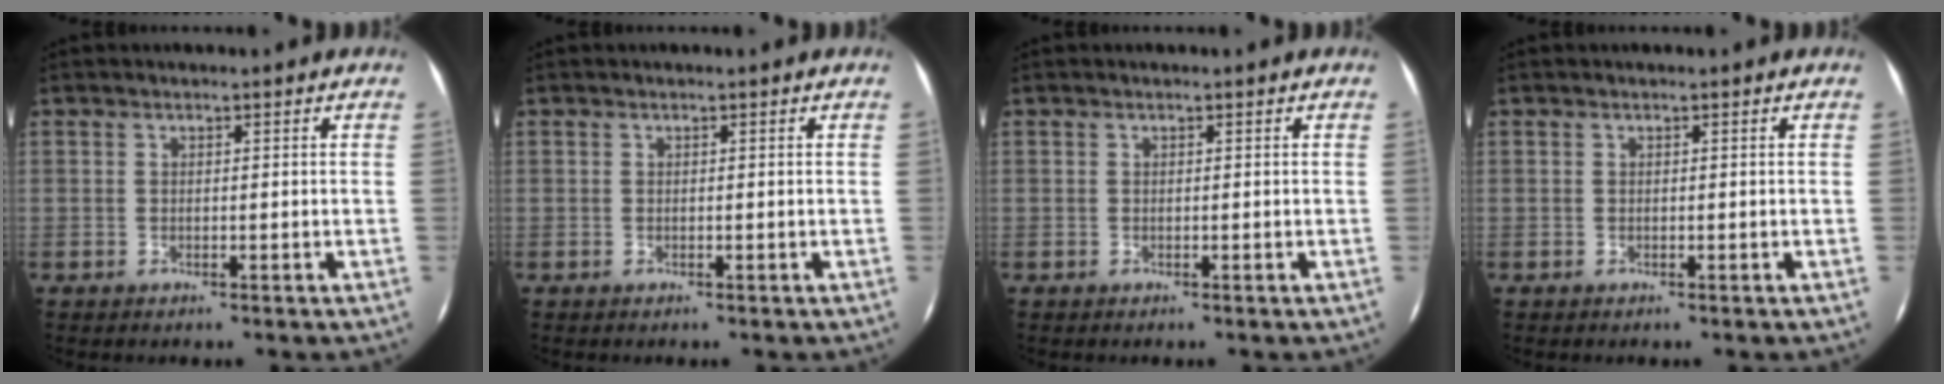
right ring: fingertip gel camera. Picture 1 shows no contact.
{"total": 0.0}
{"total": 0.0}
{"total": 0.0}